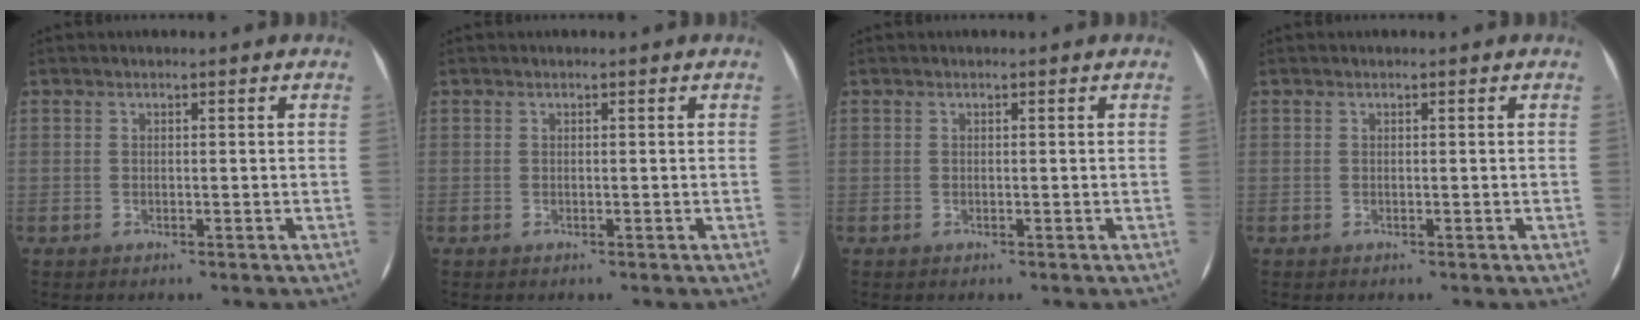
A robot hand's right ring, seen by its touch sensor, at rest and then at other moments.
{"total": 0.0}
{"total": 0.0}
{"total": 0.0}